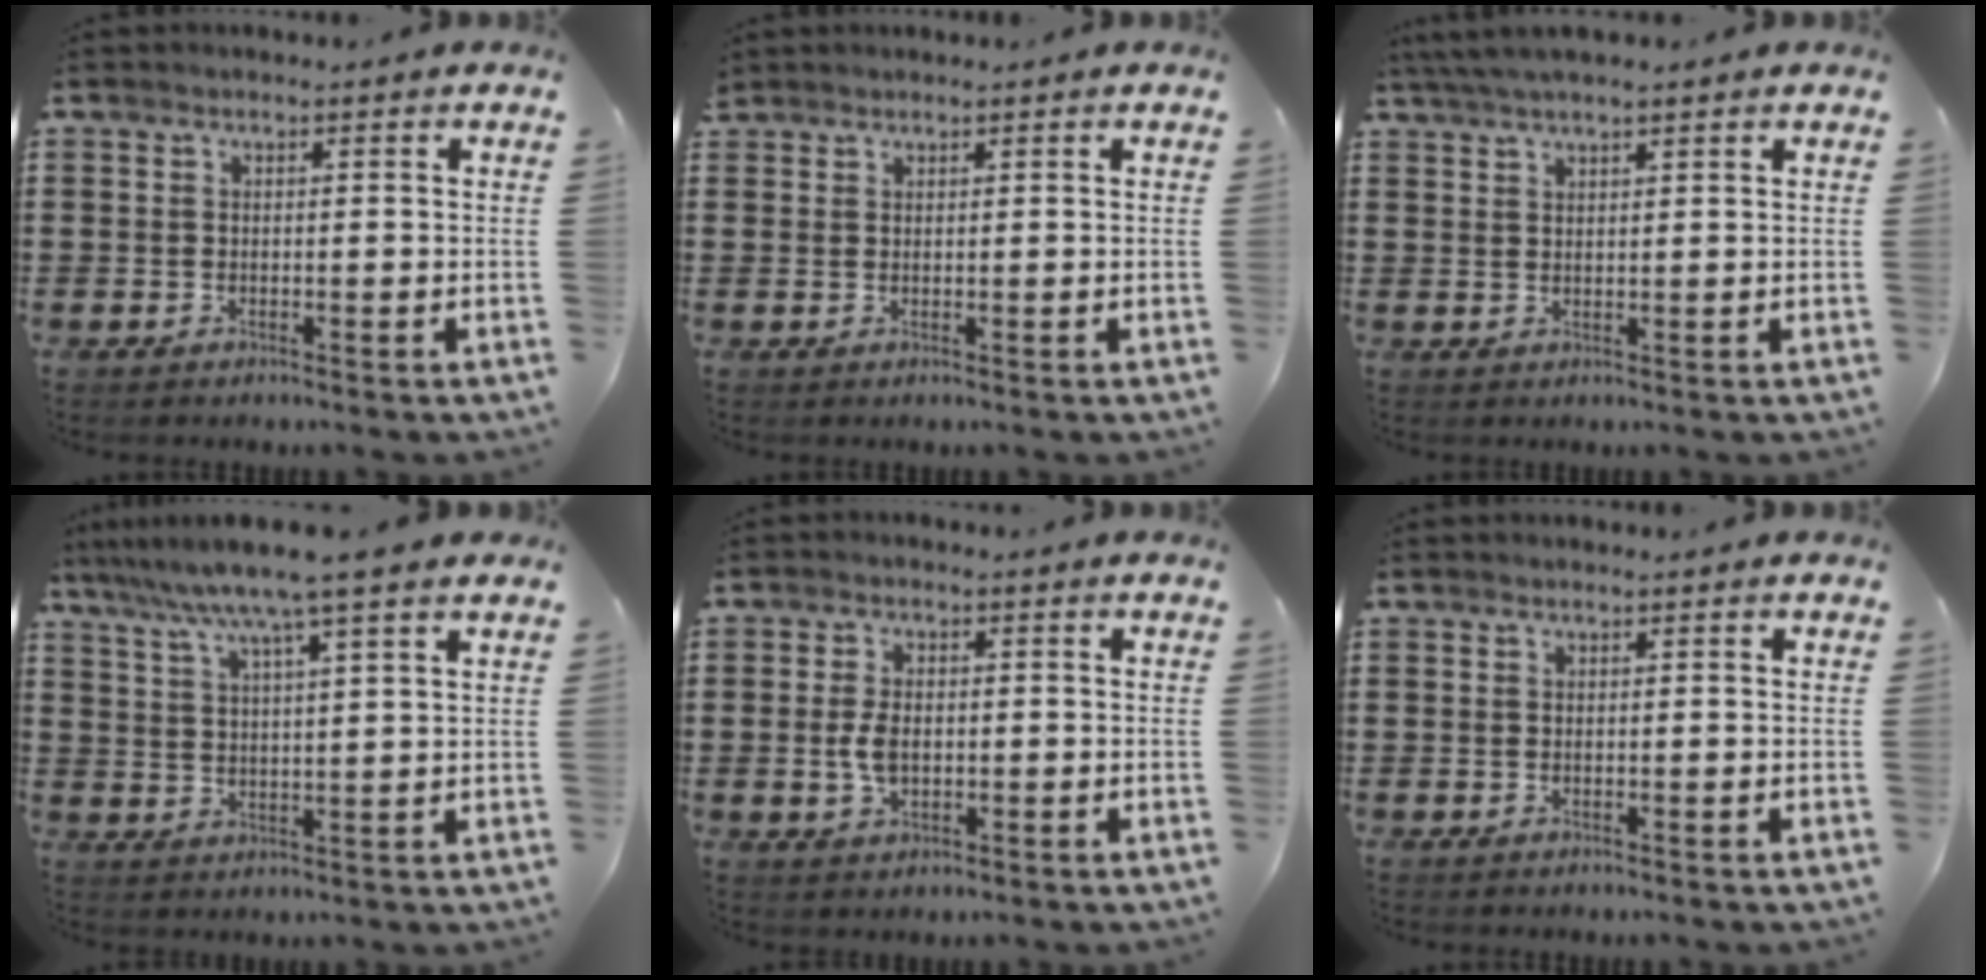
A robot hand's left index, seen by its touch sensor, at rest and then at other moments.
{"total": 0.9, "force": [0.9, 0.3, 0.0], "torque": [-0.003, 0.001, 0.018]}
{"total": 3.1, "force": [2.5, 0.4, 1.8], "torque": [-0.040, 0.004, 0.047]}
{"total": 7.6, "force": [6.0, -0.6, 4.6], "torque": [-0.105, -0.022, 0.104]}
{"total": 4.1, "force": [-0.2, 2.3, 3.3], "torque": [-0.086, -0.002, -0.010]}
{"total": 0.0}